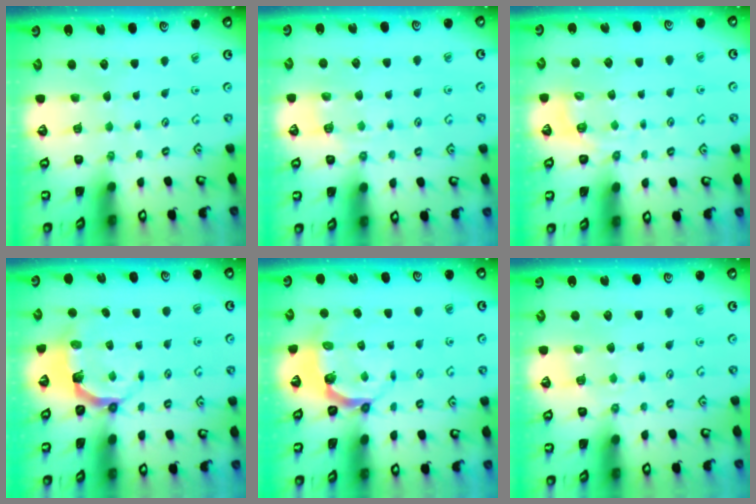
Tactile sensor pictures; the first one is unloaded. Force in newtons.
{"total": 4.8, "press": 4.7, "slide": 1.1}
{"total": 2.8, "press": 2.2, "slide": 1.8}
{"total": 4.8, "press": 3.2, "slide": 3.6}
{"total": 4.7, "press": 3.7, "slide": 2.8}
{"total": 3.8, "press": 3.6, "slide": 0.9}